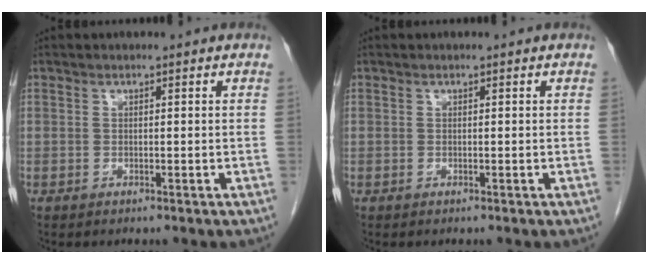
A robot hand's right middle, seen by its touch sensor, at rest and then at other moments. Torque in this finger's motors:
{"motor_torque": [0.00, 0.00, 0.00, -0.01]}